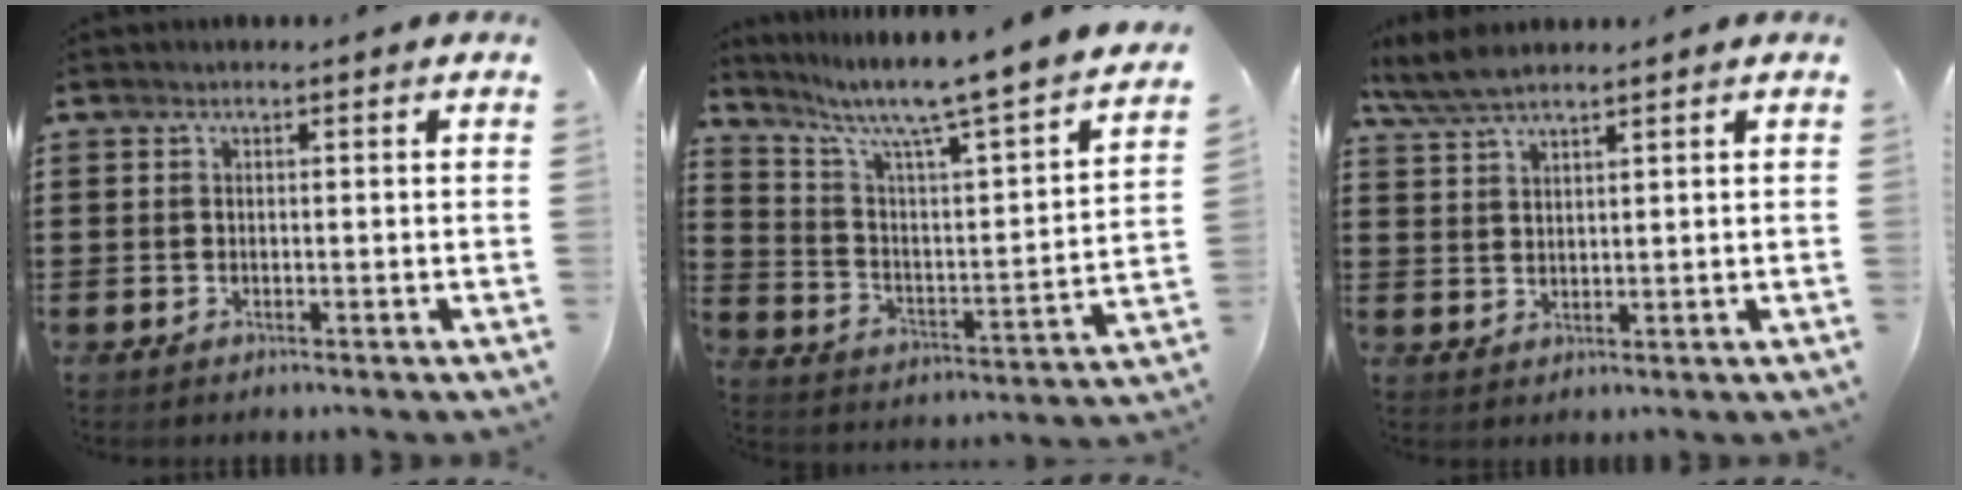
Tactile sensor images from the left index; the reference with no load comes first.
{"total": 7.1, "force": [5.8, -0.1, 4.1], "torque": [-0.105, -0.053, 0.086]}
{"total": 4.4, "force": [3.6, 0.9, 2.3], "torque": [-0.054, 0.000, 0.069]}